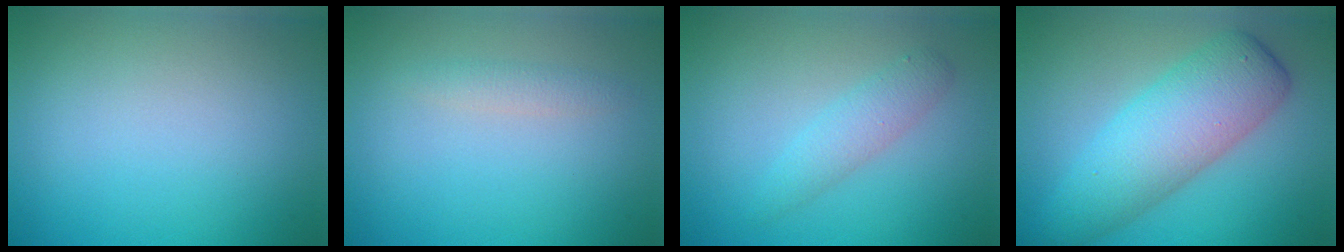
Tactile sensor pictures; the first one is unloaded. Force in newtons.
{"total": 1.2, "press": 1.2, "slide": 0.0}
{"total": 2.2, "press": 2.2, "slide": 0.1}
{"total": 7.6, "press": 7.6, "slide": 0.1}